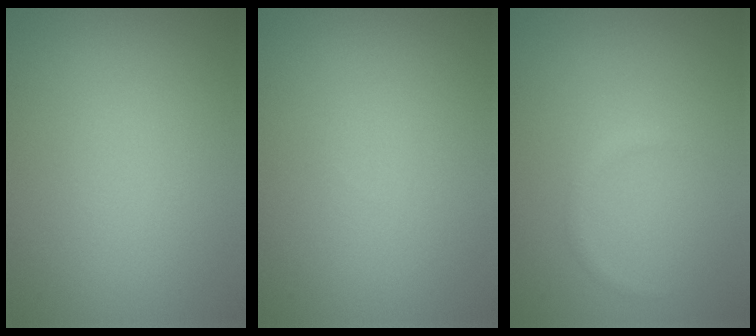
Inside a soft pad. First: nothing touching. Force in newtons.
{"total": 0.0}
{"total": 0.7, "press": 0.7, "slide": 0.1}